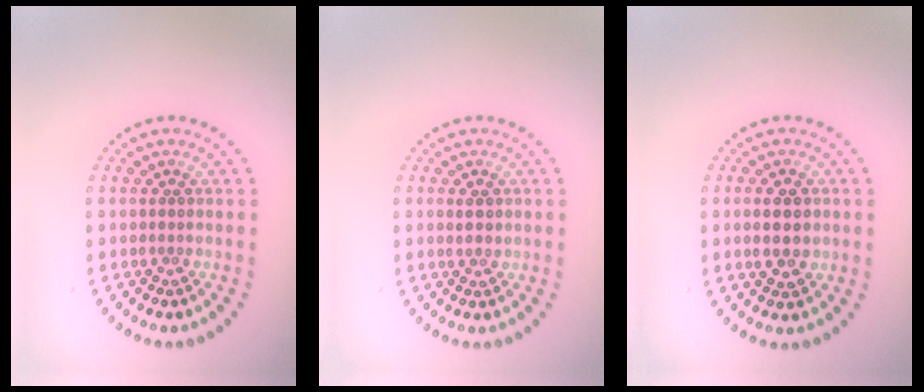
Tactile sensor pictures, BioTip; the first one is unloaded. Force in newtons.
{"total": 1.1, "press": 1.0, "slide": 0.4}
{"total": 2.9, "press": 2.9, "slide": 0.1}